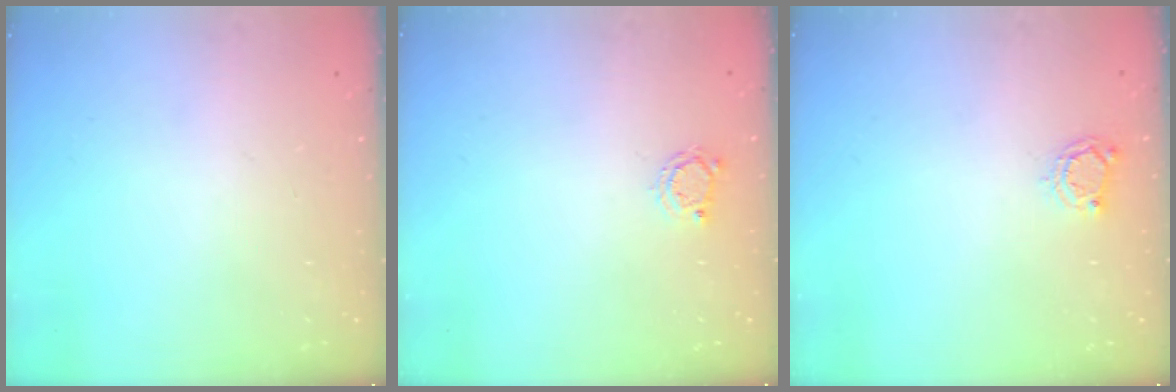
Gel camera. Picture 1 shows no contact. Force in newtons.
{"total": 2.8, "press": 2.7, "slide": 0.4}
{"total": 4.0, "press": 3.9, "slide": 0.3}